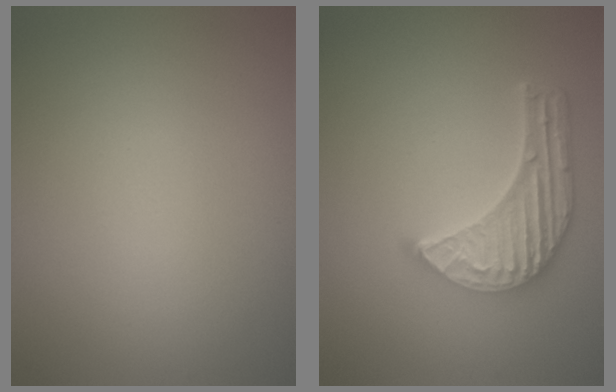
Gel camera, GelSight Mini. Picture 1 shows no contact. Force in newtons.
{"total": 5.7, "press": 4.3, "slide": 3.7}